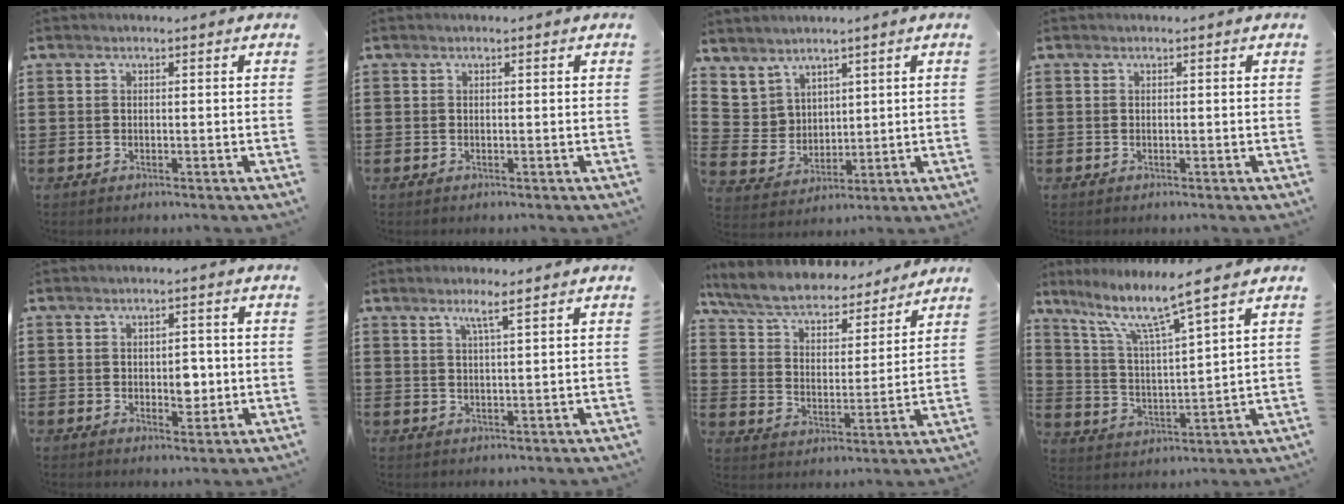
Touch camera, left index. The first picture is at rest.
{"total": 0.0}
{"total": 5.0, "force": [3.4, 3.7, -0.3], "torque": [-0.024, -0.011, 0.066]}
{"total": 0.0}
{"total": 3.7, "force": [-0.3, 2.3, 2.9], "torque": [-0.044, -0.001, -0.010]}
{"total": 2.8, "force": [1.9, -0.2, 2.1], "torque": [-0.046, -0.001, 0.033]}
{"total": 7.2, "force": [6.6, 1.3, 2.5], "torque": [-0.079, -0.041, 0.113]}
{"total": 8.0, "force": [6.0, 0.5, 5.4], "torque": [-0.129, -0.036, 0.095]}